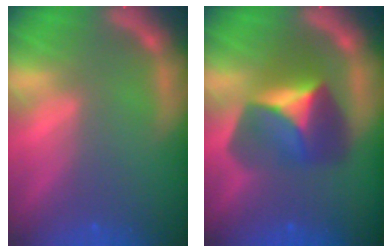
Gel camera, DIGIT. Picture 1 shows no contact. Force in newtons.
{"total": 6.9}